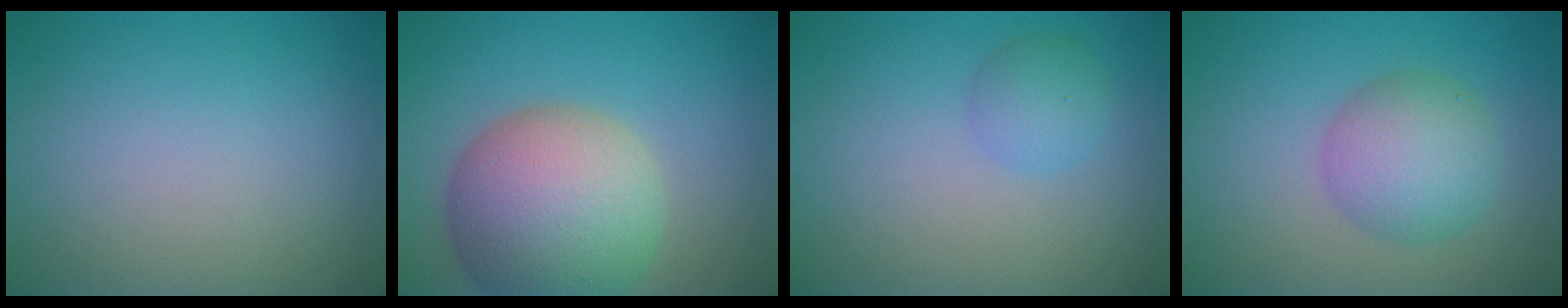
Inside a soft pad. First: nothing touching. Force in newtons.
{"total": 10.6, "press": 10.6, "slide": 0.6}
{"total": 2.0, "press": 2.0, "slide": 0.1}
{"total": 4.9, "press": 4.9, "slide": 0.1}